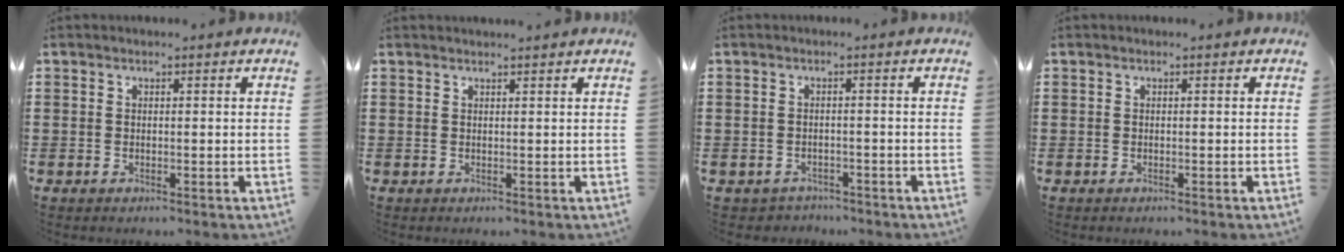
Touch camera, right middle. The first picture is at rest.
{"total": 0.7, "force": [0.7, -0.1, 0.1], "torque": [-0.002, -0.001, 0.014]}
{"total": 1.4, "force": [-1.2, 0.5, -0.2], "torque": [-0.001, 0.003, -0.030]}
{"total": 0.0}